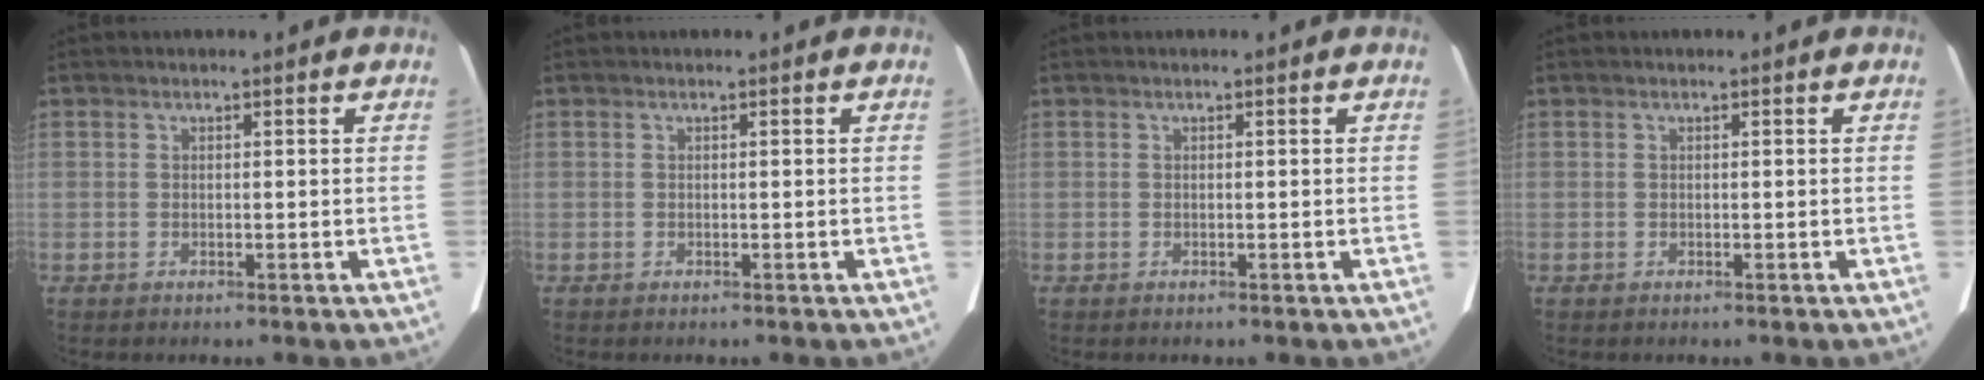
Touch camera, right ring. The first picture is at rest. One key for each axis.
{"total": 0.0}
{"total": 0.0}
{"total": 0.0}